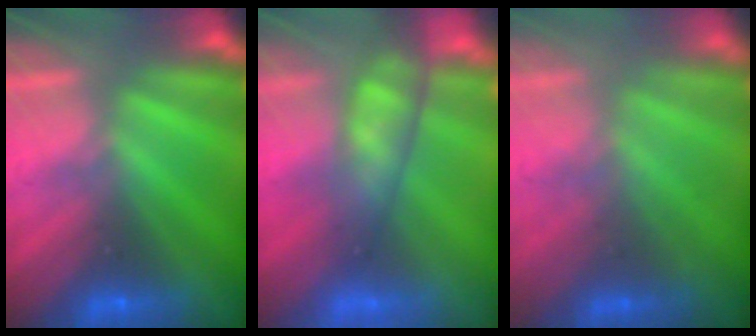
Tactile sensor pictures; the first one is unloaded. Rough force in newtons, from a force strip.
{"total": 4.3}
{"total": 2.4}